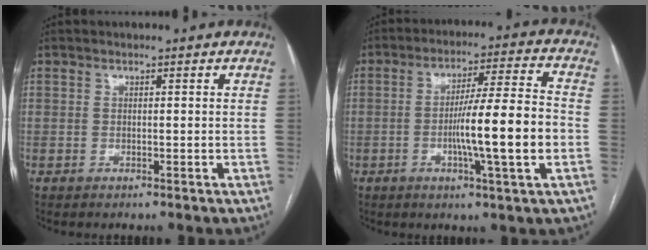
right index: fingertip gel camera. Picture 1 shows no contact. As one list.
[{"total": 12.9, "force": [-2.6, -0.2, 12.6], "torque": [-0.207, 0.002, -0.045]}]